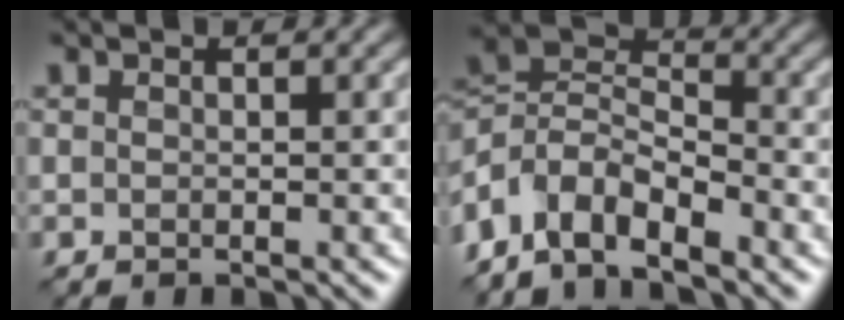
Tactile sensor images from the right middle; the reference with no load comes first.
{"total": 6.6, "force": [-4.2, 3.3, 4.0], "torque": [-0.078, 0.006, -0.097]}